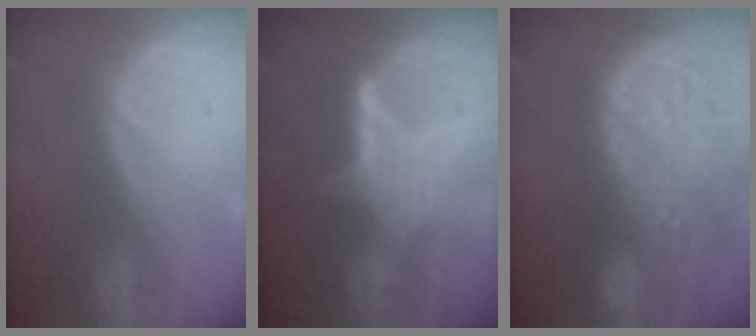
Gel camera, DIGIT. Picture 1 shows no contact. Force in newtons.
{"total": 6.5, "press": 5.9, "slide": 2.8}
{"total": 15.0, "press": 12.4, "slide": 8.4}